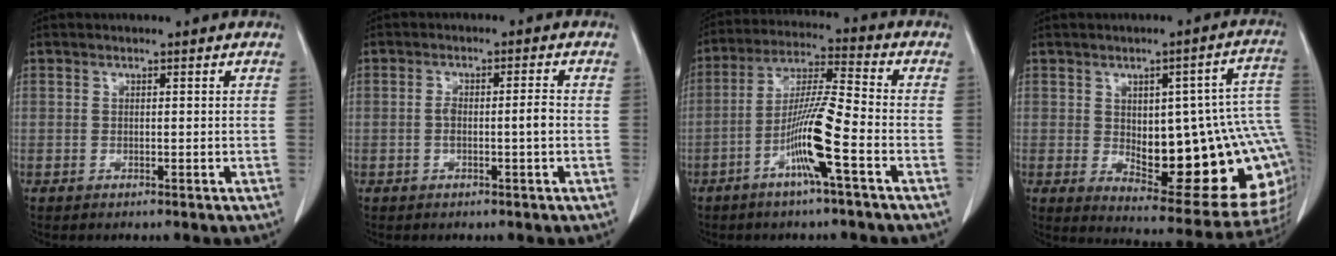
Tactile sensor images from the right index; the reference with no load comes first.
{"total": 3.3, "force": [-0.6, 0.4, 3.2], "torque": [-0.061, 0.009, -0.009]}
{"total": 10.5, "force": [-4.3, -0.3, 9.6], "torque": [-0.188, 0.000, -0.087]}
{"total": 23.6, "force": [-1.2, 7.3, 22.4], "torque": [-0.222, 0.019, 0.009]}